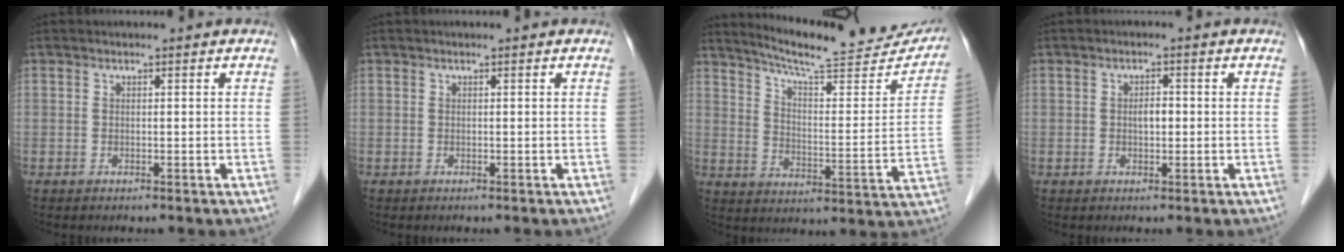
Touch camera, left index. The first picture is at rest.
{"total": 0.0}
{"total": 22.1, "force": [20.5, 2.4, 8.0], "torque": [-0.114, -0.051, 0.271]}
{"total": 1.9, "force": [-0.1, 0.9, 1.7], "torque": [-0.028, 0.003, -0.001]}